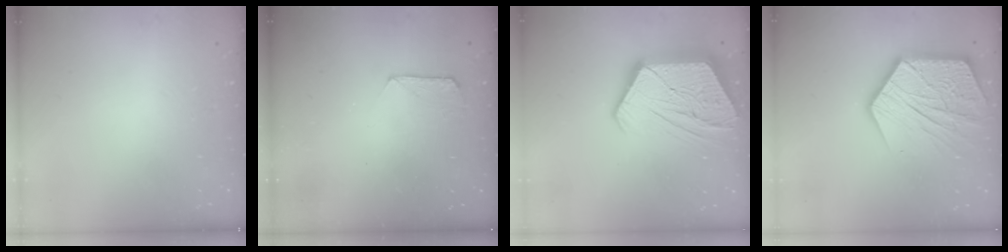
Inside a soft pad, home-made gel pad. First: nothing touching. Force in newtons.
{"total": 5.5, "press": 5.5, "slide": 0.5}
{"total": 20.5, "press": 20.5, "slide": 1.6}
{"total": 20.8, "press": 20.7, "slide": 1.6}